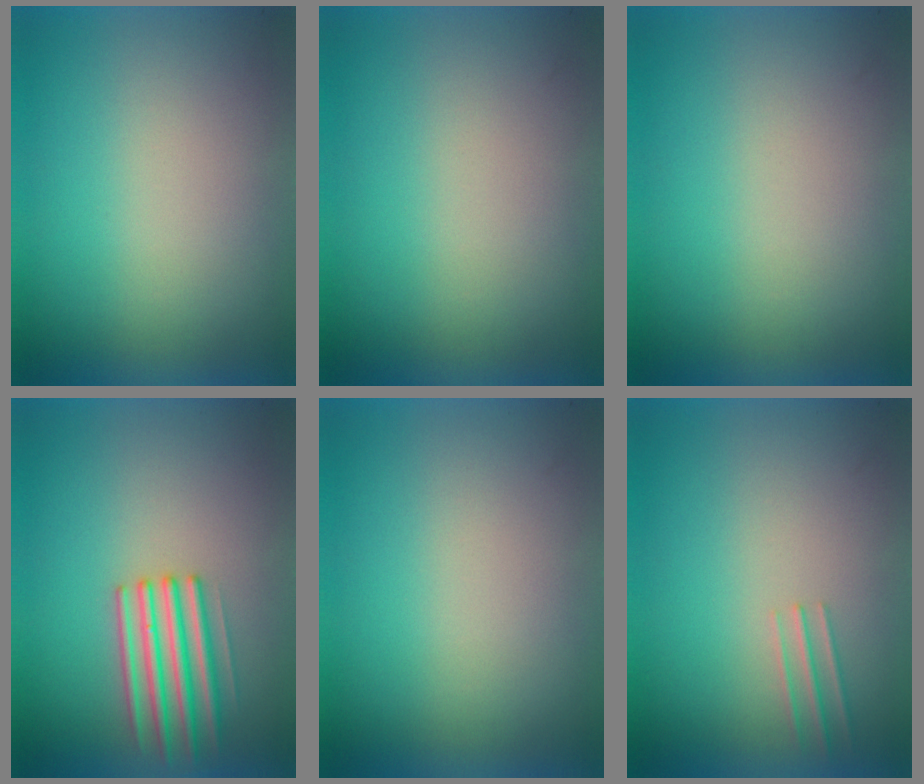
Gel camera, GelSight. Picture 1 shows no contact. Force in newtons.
{"total": 0.0}
{"total": 0.0}
{"total": 3.3}
{"total": 0.0}
{"total": 1.0}